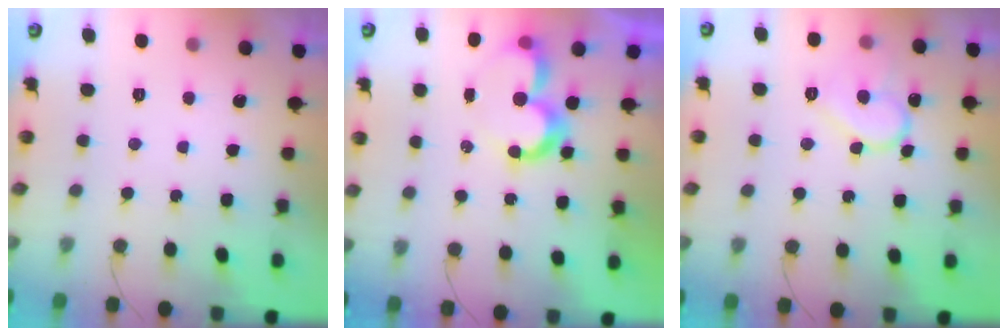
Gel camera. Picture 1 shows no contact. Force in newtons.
{"total": 8.6, "press": 8.5, "slide": 0.8}
{"total": 12.4, "press": 12.3, "slide": 1.3}